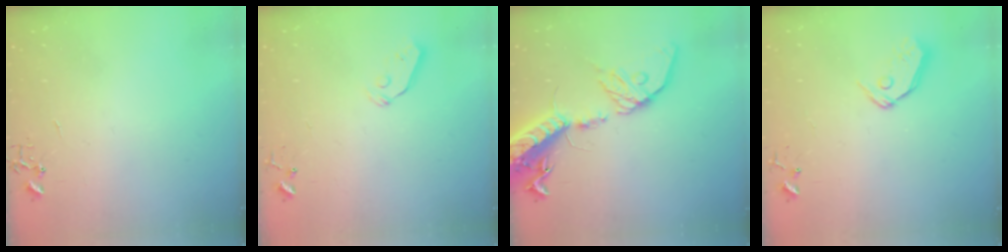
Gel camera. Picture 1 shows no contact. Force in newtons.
{"total": 4.9, "press": 4.8, "slide": 0.8}
{"total": 20.9, "press": 20.4, "slide": 4.4}
{"total": 8.3, "press": 8.2, "slide": 0.7}